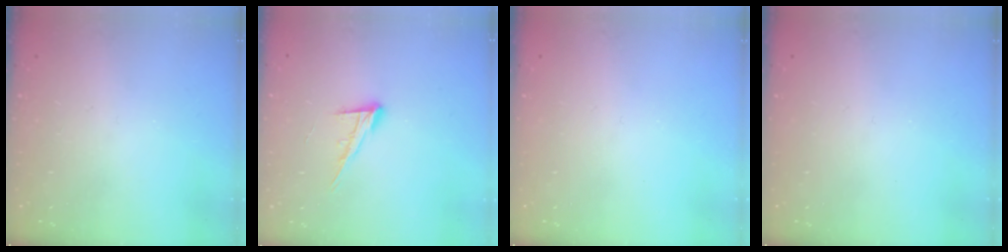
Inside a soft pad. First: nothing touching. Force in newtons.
{"total": 10.6, "press": 10.5, "slide": 1.6}
{"total": 0.0}
{"total": 0.0}